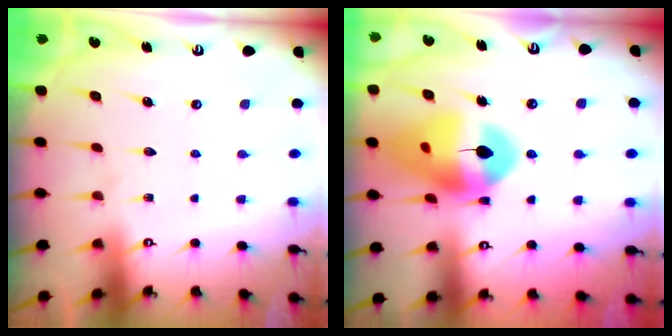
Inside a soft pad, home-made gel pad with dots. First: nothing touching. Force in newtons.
{"total": 16.7, "press": 16.5, "slide": 2.4}